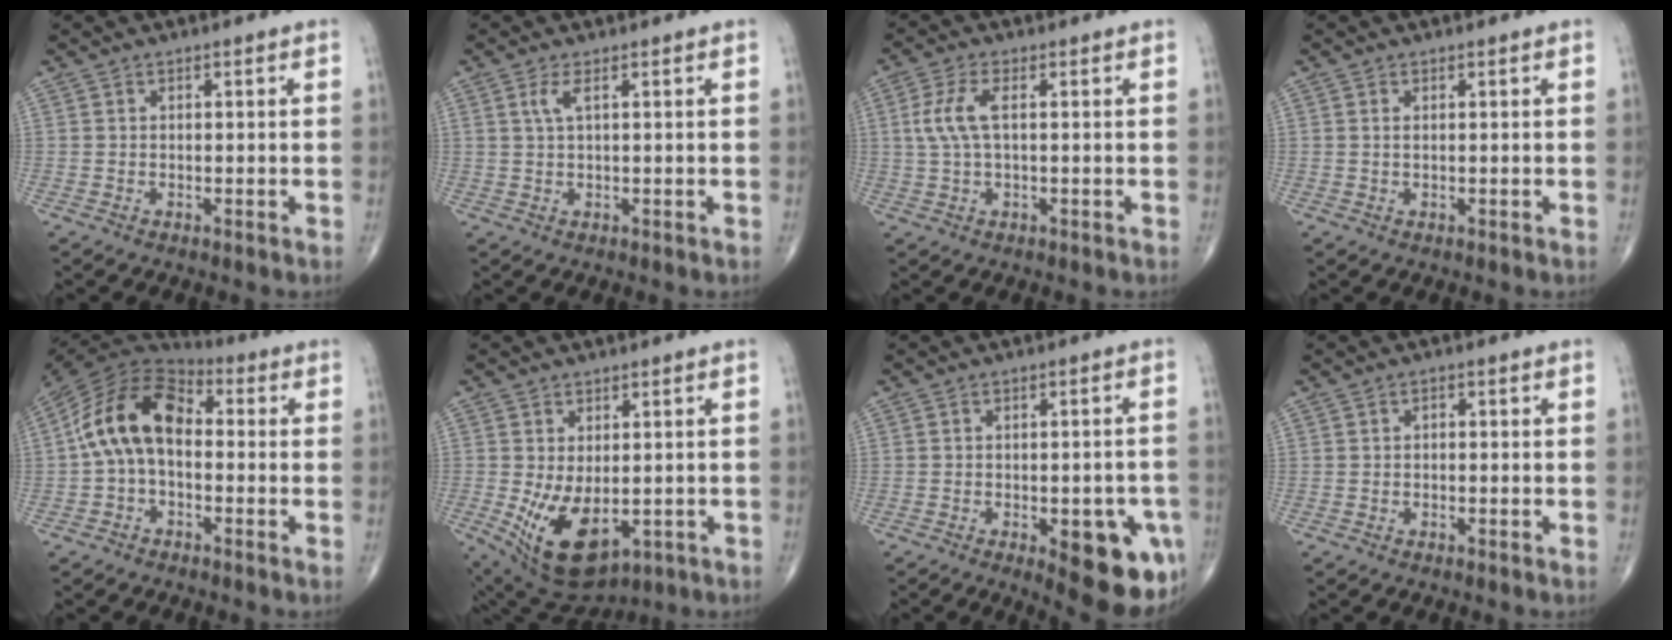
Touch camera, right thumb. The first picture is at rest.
{"total": 2.3, "force": [0.9, 0.5, 2.1], "torque": [-0.057, 0.005, 0.024]}
{"total": 5.6, "force": [0.9, 2.1, 5.1], "torque": [-0.134, 0.013, 0.017]}
{"total": 0.6, "force": [0.2, 0.2, 0.5], "torque": [-0.015, 0.003, 0.004]}
{"total": 14.2, "force": [0.0, 8.9, 11.0], "torque": [-0.193, 0.040, -0.015]}
{"total": 12.5, "force": [-2.6, 7.0, 10.0], "torque": [-0.167, -0.013, -0.016]}
{"total": 14.2, "force": [-5.4, 5.6, 11.9], "torque": [-0.103, 0.011, -0.051]}
{"total": 0.7, "force": [-0.2, 0.5, 0.5], "torque": [0.000, 0.004, -0.007]}